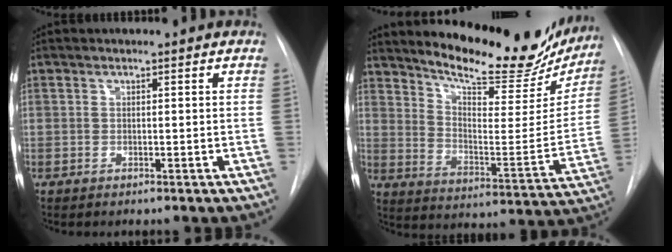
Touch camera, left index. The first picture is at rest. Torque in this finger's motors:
{"motor_torque": [0.88, -1.26, 0.40, 0.07]}